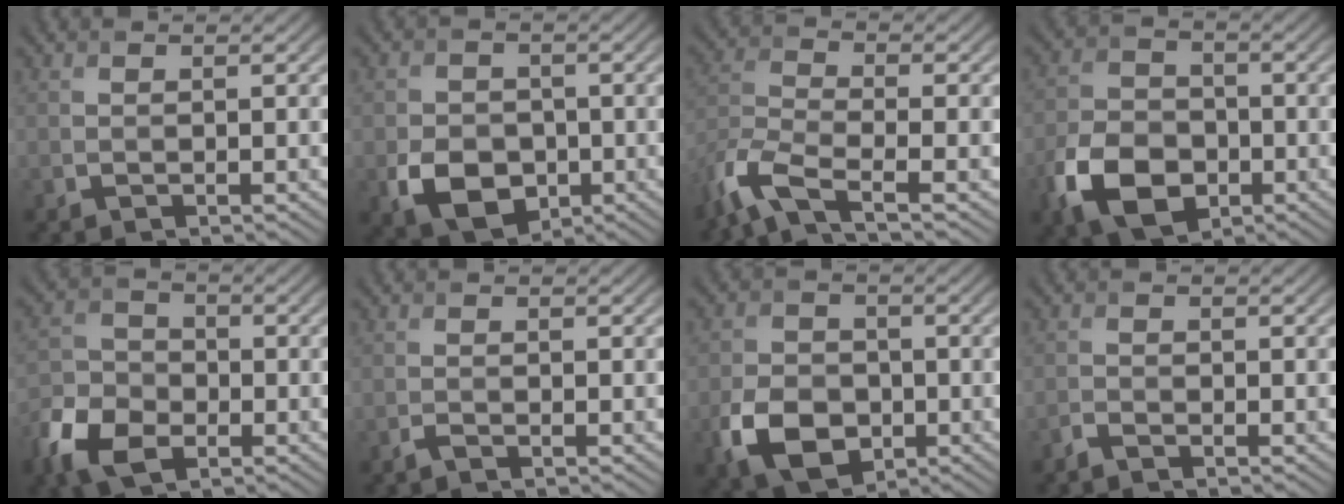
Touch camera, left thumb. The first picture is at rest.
{"total": 6.9, "force": [-2.3, 5.3, 3.8], "torque": [-0.075, -0.015, -0.044]}
{"total": 8.3, "force": [-5.4, 2.5, 5.8], "torque": [-0.137, -0.011, -0.126]}
{"total": 9.4, "force": [-4.1, 6.4, 5.5], "torque": [-0.127, -0.016, -0.087]}
{"total": 8.4, "force": [-4.6, 5.3, 4.6], "torque": [-0.112, -0.011, -0.104]}
{"total": 0.9, "force": [-0.8, 0.1, 0.5], "torque": [-0.010, 0.001, -0.016]}
{"total": 7.7, "force": [-2.9, 5.5, 4.5], "torque": [-0.099, -0.013, -0.060]}
{"total": 1.4, "force": [-1.3, 0.2, 0.5], "torque": [-0.013, -0.002, -0.032]}